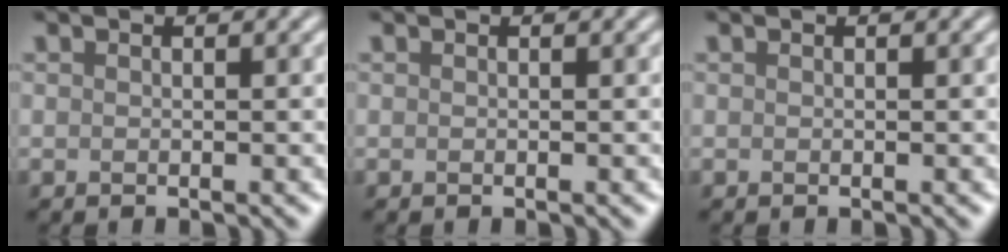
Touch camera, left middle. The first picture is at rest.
{"total": 0.0}
{"total": 0.0}